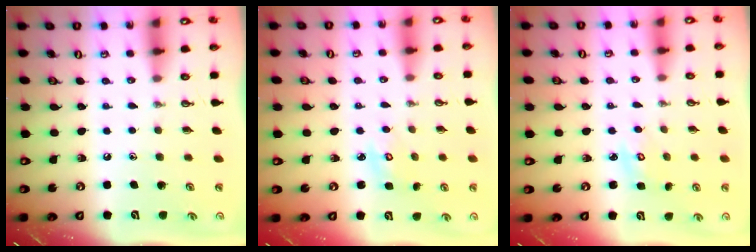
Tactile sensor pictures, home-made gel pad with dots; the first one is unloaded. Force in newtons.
{"total": 2.6, "press": 2.6, "slide": 0.2}
{"total": 2.6, "press": 2.6, "slide": 0.2}